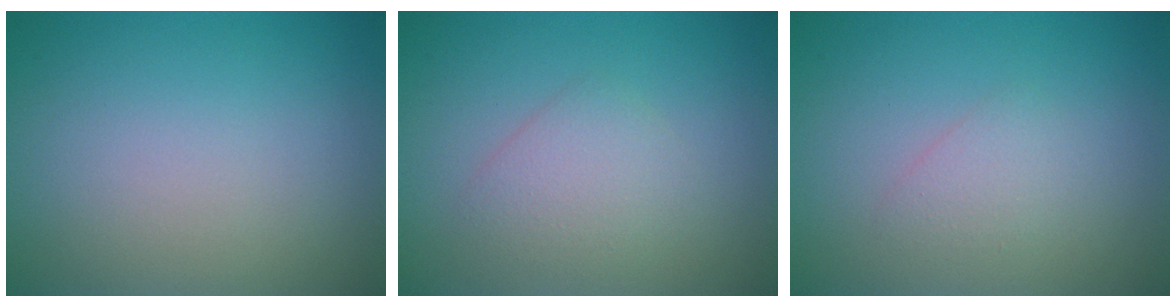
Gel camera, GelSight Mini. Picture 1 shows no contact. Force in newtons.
{"total": 2.2, "press": 2.2, "slide": 0.1}
{"total": 1.4, "press": 1.4, "slide": 0.2}